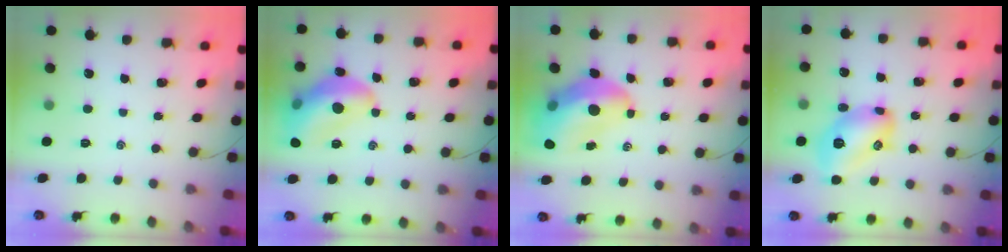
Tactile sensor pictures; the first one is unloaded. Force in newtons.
{"total": 16.4, "press": 16.2, "slide": 2.3}
{"total": 15.5, "press": 14.9, "slide": 4.2}
{"total": 13.2, "press": 13.1, "slide": 0.7}